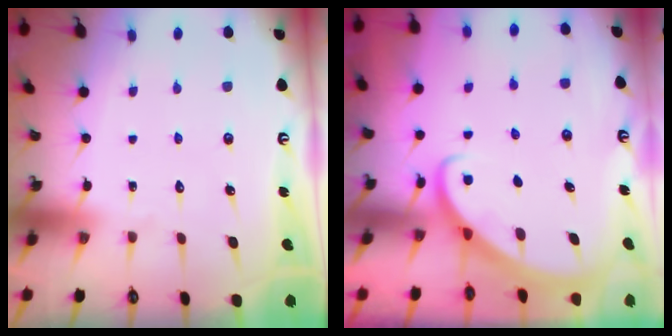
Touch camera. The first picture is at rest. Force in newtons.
{"total": 2.7, "press": 2.7, "slide": 0.2}